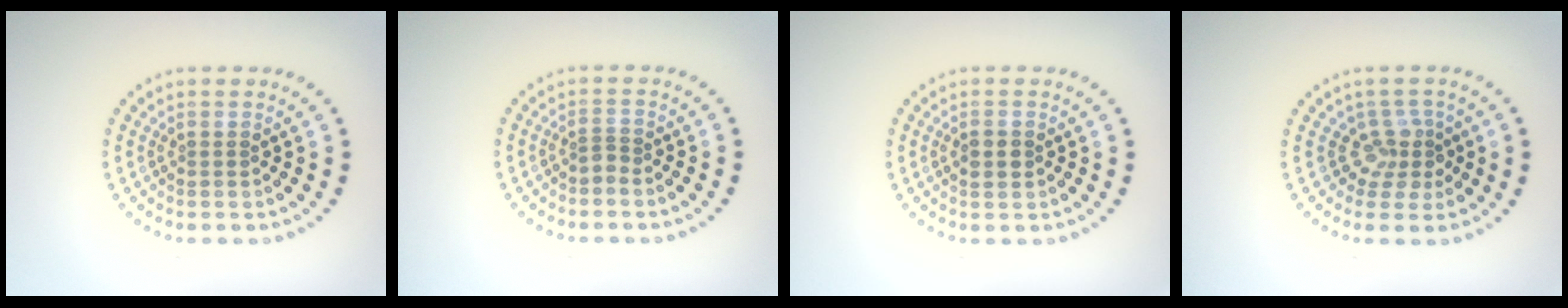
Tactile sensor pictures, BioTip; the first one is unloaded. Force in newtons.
{"total": 0.8, "press": 0.5, "slide": 0.7}
{"total": 1.4, "press": 1.4, "slide": 0.1}
{"total": 2.7, "press": 2.0, "slide": 1.8}